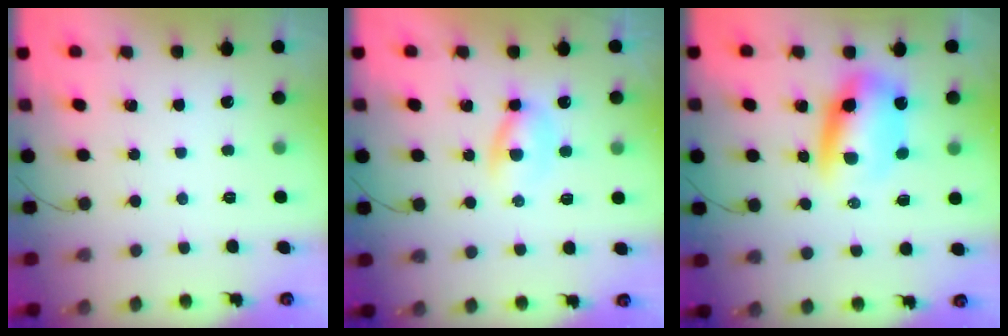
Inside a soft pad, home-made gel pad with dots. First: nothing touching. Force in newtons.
{"total": 3.8, "press": 3.7, "slide": 1.0}
{"total": 10.4, "press": 10.0, "slide": 2.9}